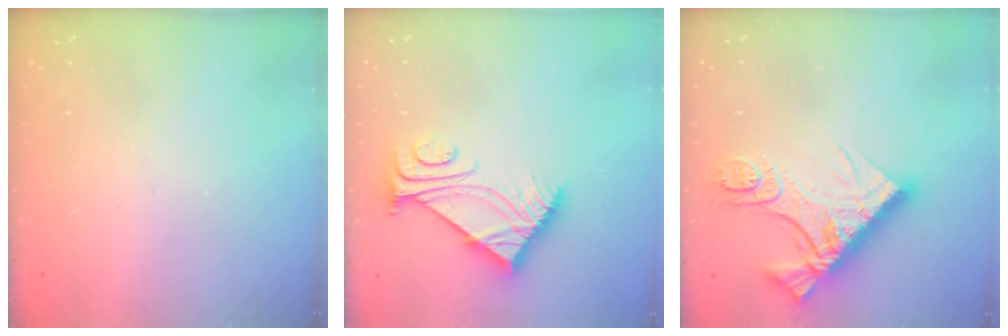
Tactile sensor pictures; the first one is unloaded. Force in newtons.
{"total": 8.1, "press": 8.0, "slide": 1.0}
{"total": 16.2, "press": 16.1, "slide": 1.6}